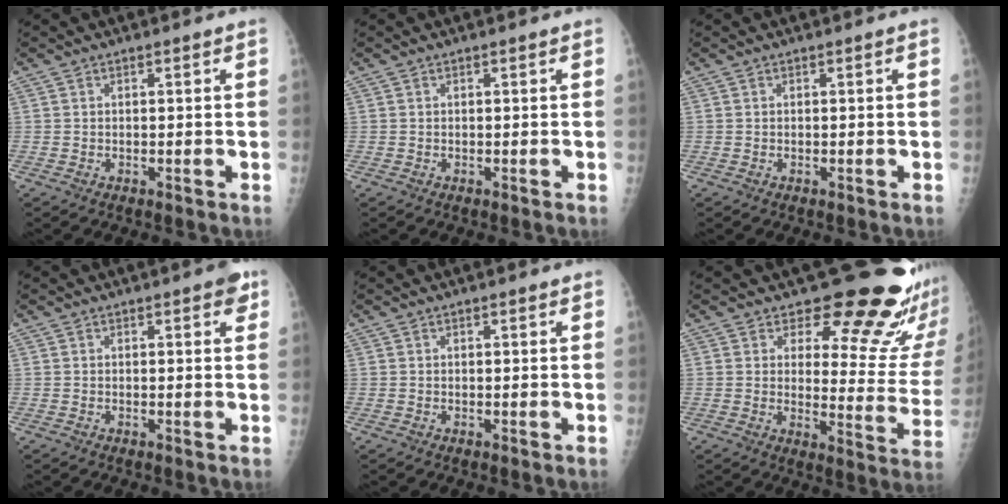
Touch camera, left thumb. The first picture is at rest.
{"total": 0.0}
{"total": 0.0}
{"total": 2.9, "force": [1.6, 1.1, 2.2], "torque": [-0.016, -0.002, 0.014]}
{"total": 0.6, "force": [0.4, 0.2, 0.4], "torque": [-0.008, -0.001, 0.005]}
{"total": 18.9, "force": [14.9, 6.7, 9.4], "torque": [-0.066, -0.128, 0.170]}